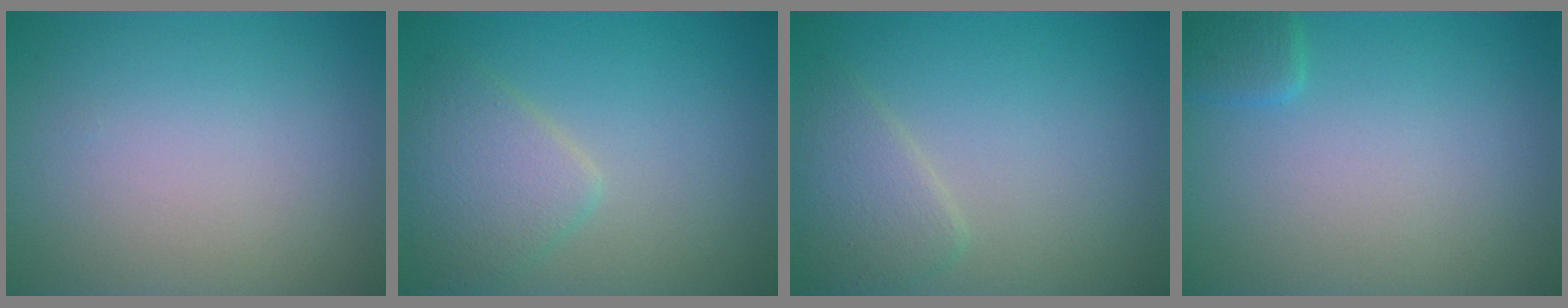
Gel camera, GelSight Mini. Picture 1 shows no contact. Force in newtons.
{"total": 3.4, "press": 3.4, "slide": 0.1}
{"total": 2.5, "press": 2.5, "slide": 0.0}
{"total": 1.5, "press": 1.5, "slide": 0.1}